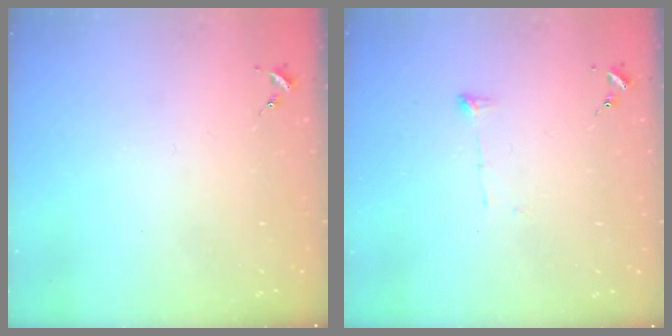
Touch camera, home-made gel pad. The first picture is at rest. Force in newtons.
{"total": 4.6, "press": 4.5, "slide": 0.7}